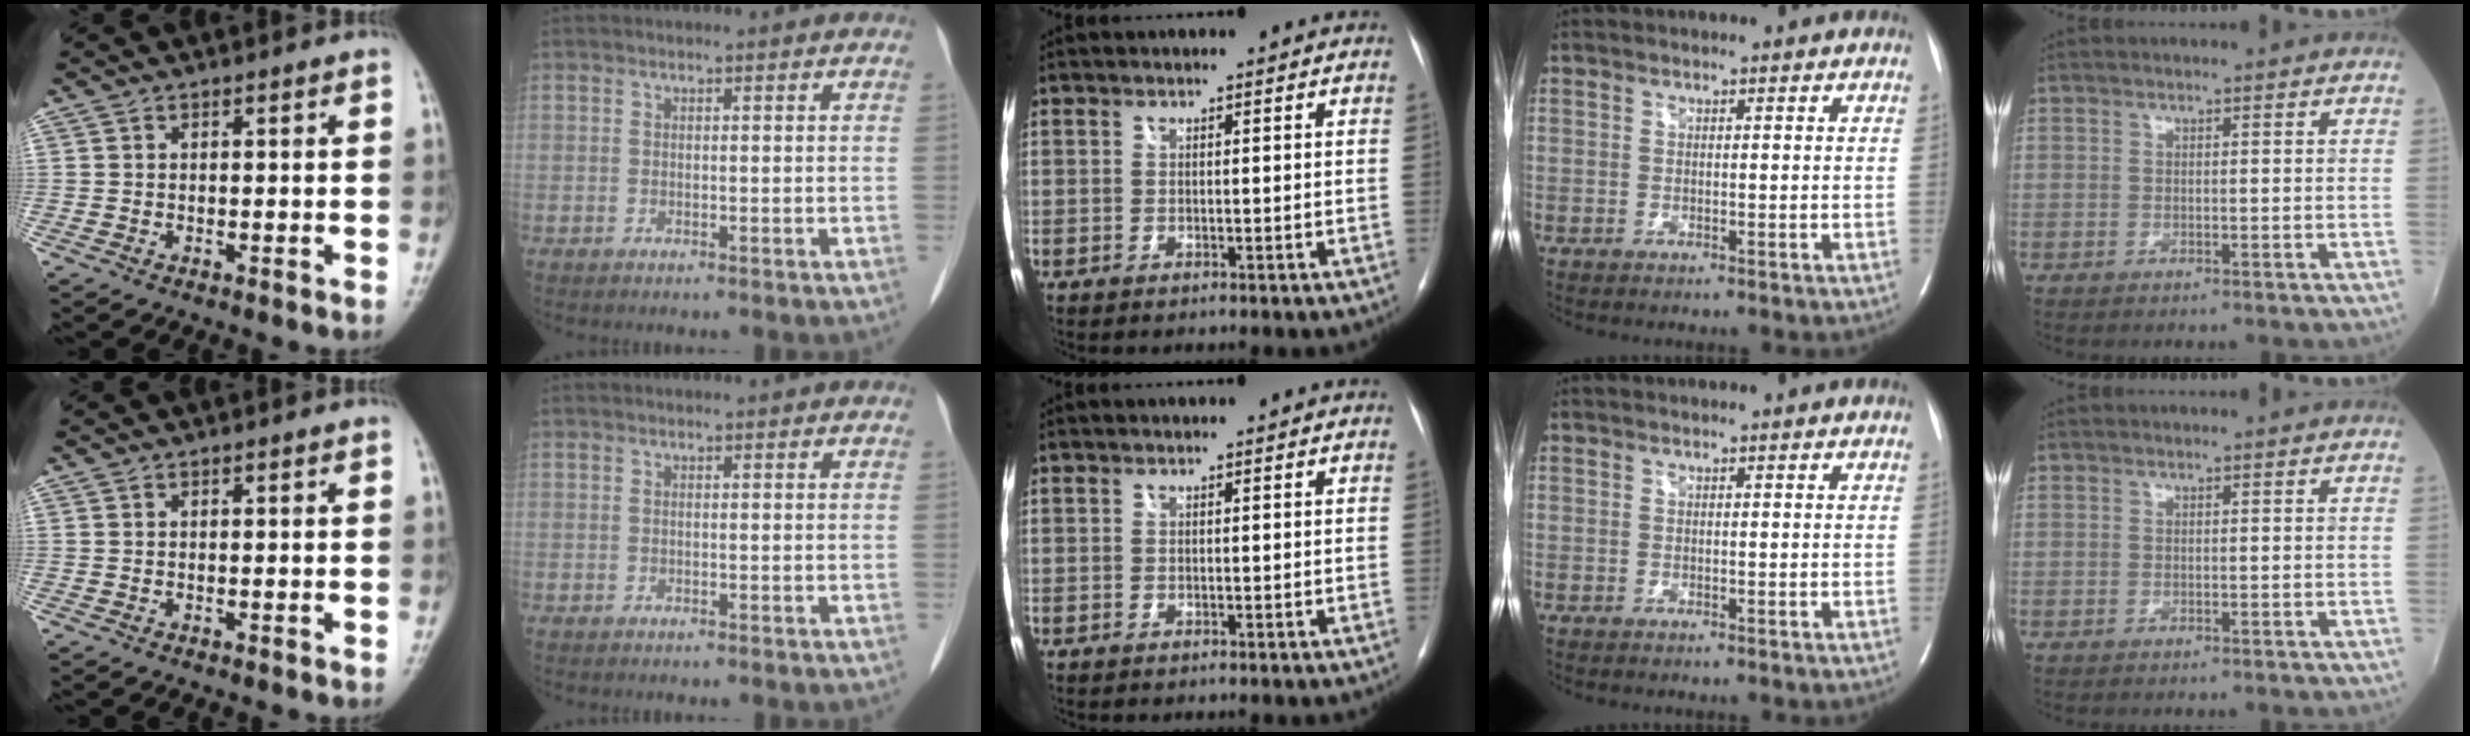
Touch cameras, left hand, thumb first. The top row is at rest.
{}